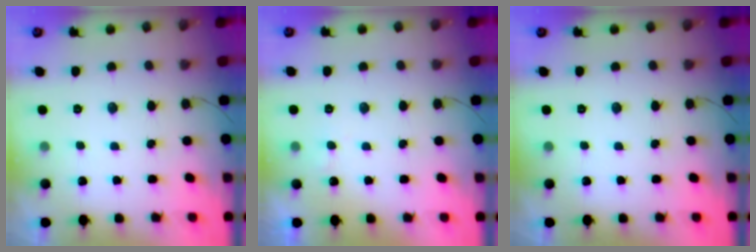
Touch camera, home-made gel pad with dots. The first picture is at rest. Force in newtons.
{"total": 4.5, "press": 4.5, "slide": 0.4}
{"total": 0.0}